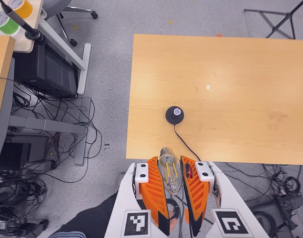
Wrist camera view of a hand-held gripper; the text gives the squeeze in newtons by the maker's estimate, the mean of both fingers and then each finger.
{"total": 21.1, "left": 25.1, "right": 17.0}